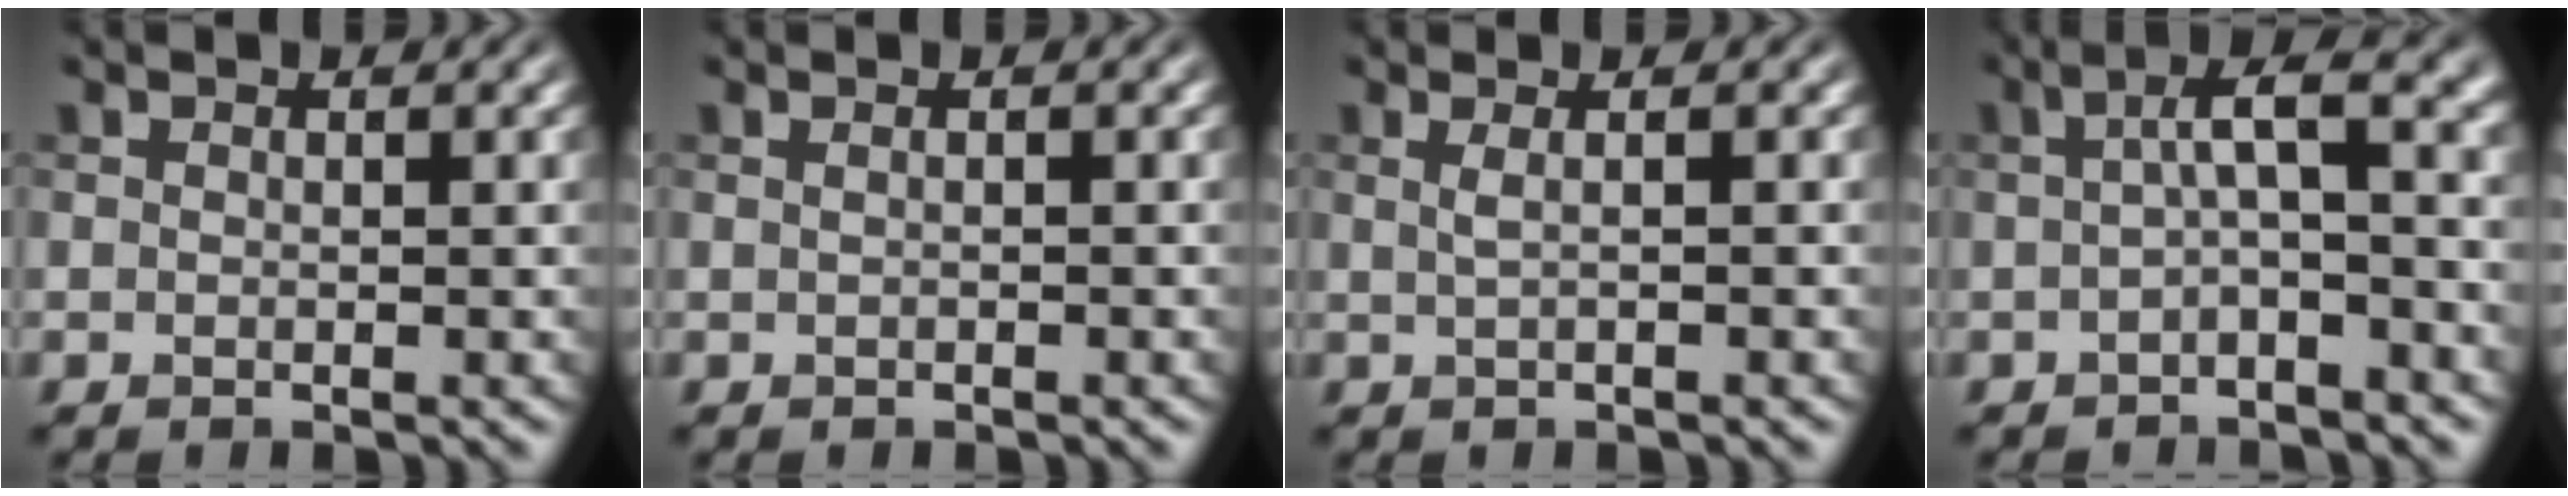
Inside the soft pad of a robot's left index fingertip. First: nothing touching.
{"total": 0.8, "force": [0.1, 0.3, 0.7], "torque": [-0.007, 0.001, -0.008]}
{"total": 1.7, "force": [0.3, 0.7, 1.5], "torque": [-0.024, 0.004, -0.010]}
{"total": 4.0, "force": [0.0, 0.8, 3.9], "torque": [-0.068, 0.017, -0.007]}